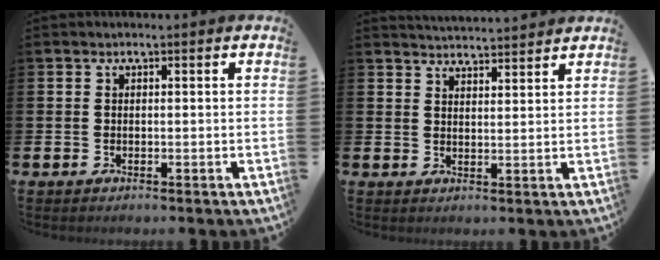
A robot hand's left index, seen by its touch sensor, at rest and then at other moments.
{"total": 3.8, "force": [3.8, 0.0, 0.0], "torque": [0.000, -0.025, 0.067]}